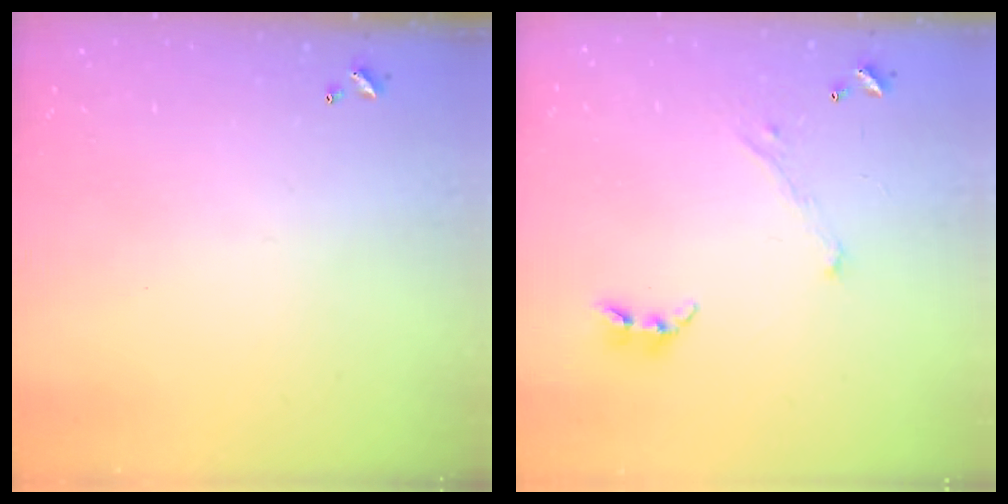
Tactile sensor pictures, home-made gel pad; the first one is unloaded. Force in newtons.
{"total": 1.7, "press": 1.6, "slide": 0.5}